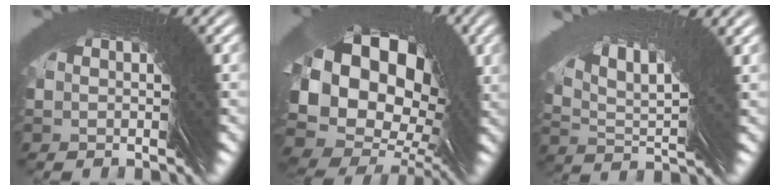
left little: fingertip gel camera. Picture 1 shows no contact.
{"total": 9.5, "force": [0.2, 8.4, 4.6], "torque": [-0.096, -0.010, -0.003]}
{"total": 5.5, "force": [4.6, -2.6, 1.5], "torque": [-0.012, 0.052, 0.064]}